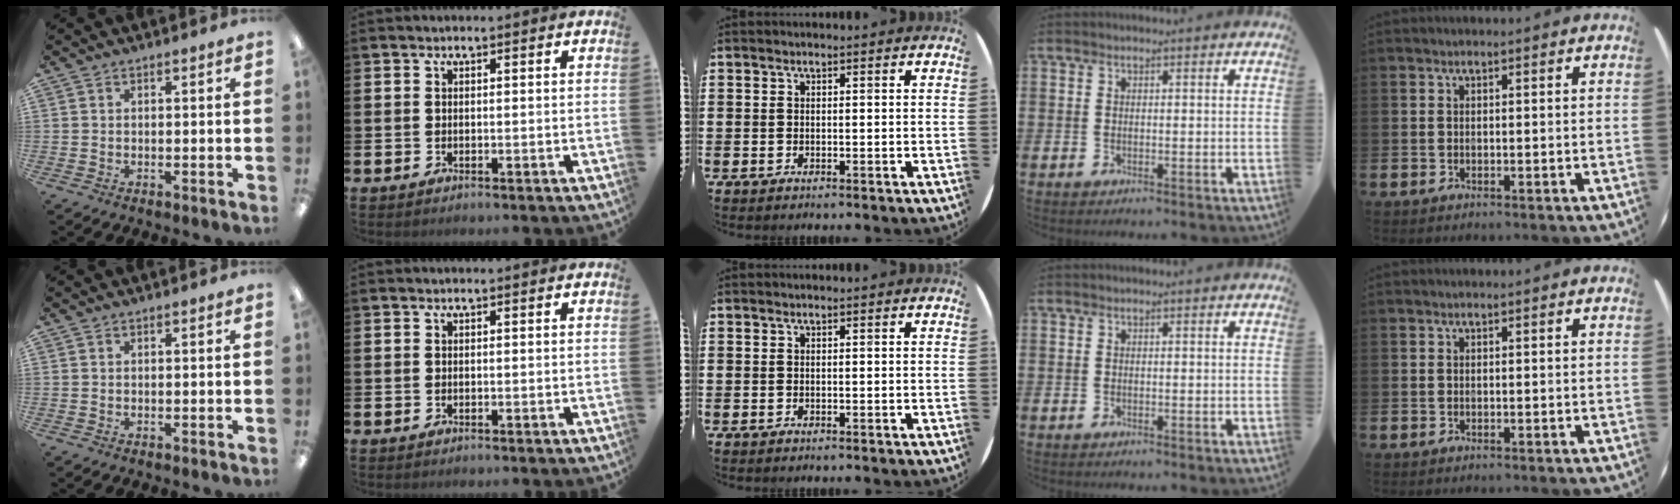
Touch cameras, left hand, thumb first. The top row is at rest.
{}